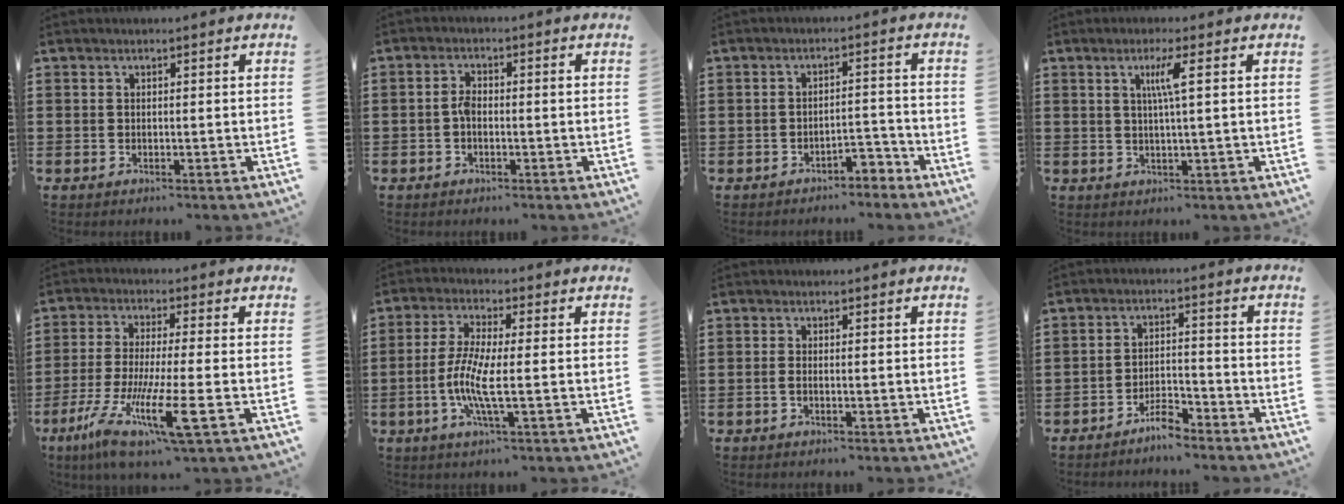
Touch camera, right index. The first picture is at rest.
{"total": 2.2, "force": [-0.4, 0.9, 2.0], "torque": [-0.046, -0.002, -0.011]}
{"total": 3.3, "force": [-3.1, 0.8, 0.6], "torque": [-0.017, 0.005, -0.064]}
{"total": 3.9, "force": [1.1, -0.3, 3.7], "torque": [-0.074, -0.004, 0.013]}
{"total": 11.6, "force": [-4.8, 1.3, 10.5], "torque": [-0.222, -0.019, -0.090]}
{"total": 7.6, "force": [-1.8, 1.1, 7.3], "torque": [-0.162, -0.018, -0.041]}
{"total": 0.9, "force": [-0.5, 0.2, 0.7], "torque": [-0.015, -0.003, -0.009]}
{"total": 4.2, "force": [-3.7, 1.0, 1.5], "torque": [-0.035, 0.009, -0.075]}